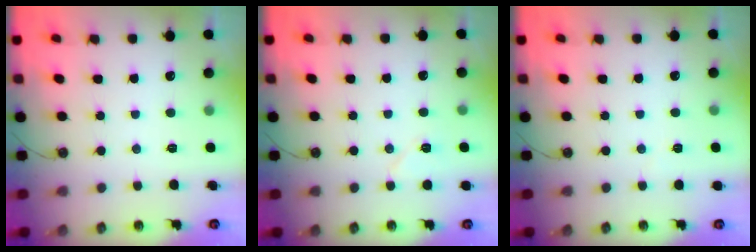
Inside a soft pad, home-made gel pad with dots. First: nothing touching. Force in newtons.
{"total": 6.4, "press": 6.4, "slide": 0.6}
{"total": 1.6, "press": 1.4, "slide": 0.6}